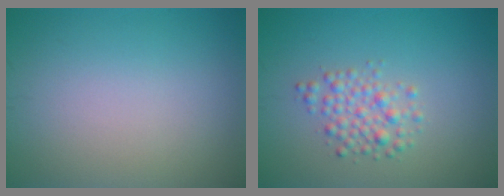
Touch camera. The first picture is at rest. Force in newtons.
{"total": 2.6, "press": 2.6, "slide": 0.1}